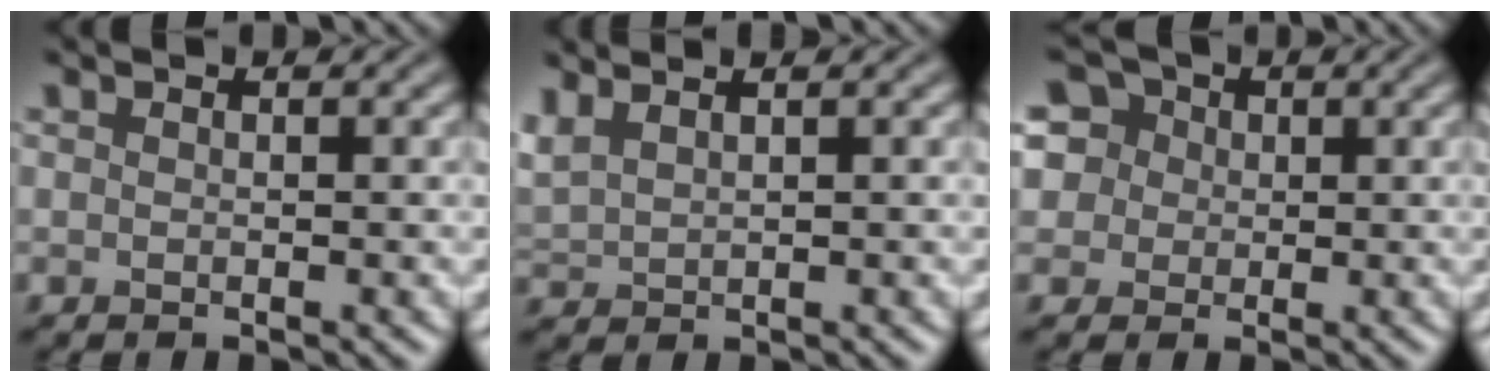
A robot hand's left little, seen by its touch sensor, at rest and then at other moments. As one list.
[{"total": 2.1, "force": [1.4, 0.8, 1.4], "torque": [-0.043, 0.010, 0.034]}, {"total": 10.7, "force": [5.5, 7.8, 4.8], "torque": [-0.121, 0.040, 0.068]}]